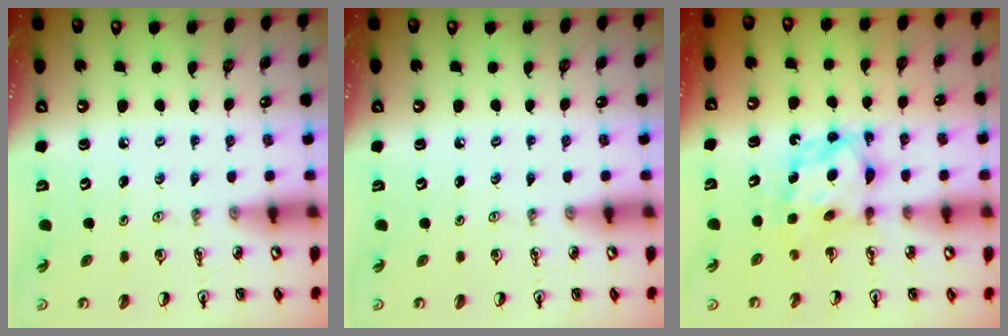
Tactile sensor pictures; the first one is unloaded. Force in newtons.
{"total": 0.0}
{"total": 6.2, "press": 6.1, "slide": 0.5}